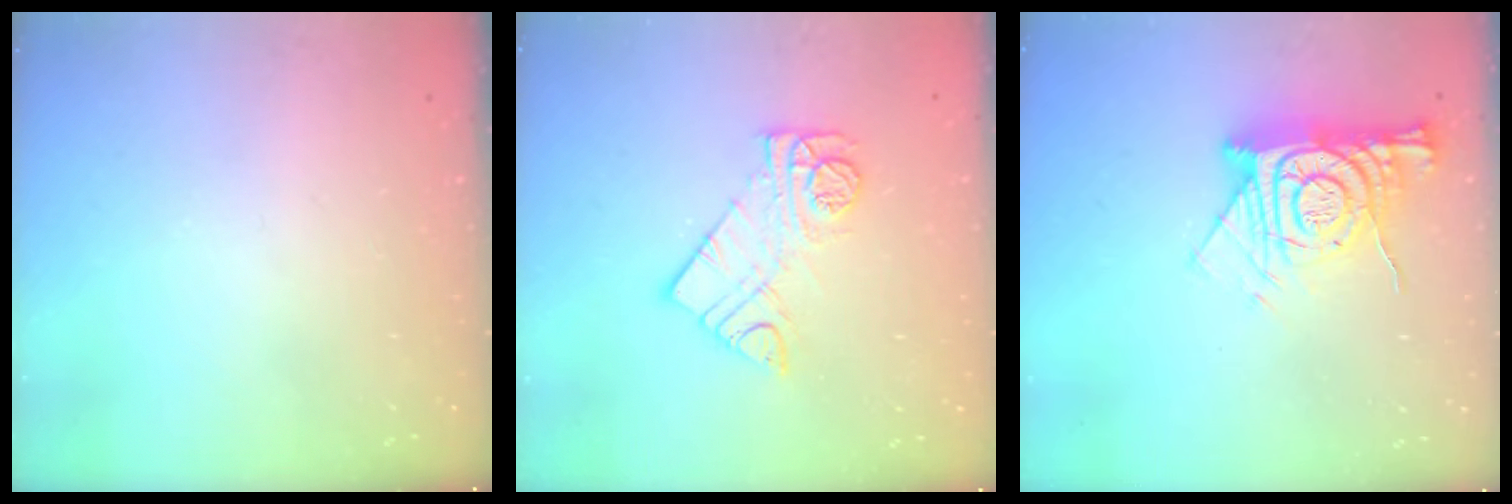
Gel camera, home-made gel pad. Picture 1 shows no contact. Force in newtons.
{"total": 10.7, "press": 10.7, "slide": 0.6}
{"total": 13.6, "press": 13.5, "slide": 1.3}